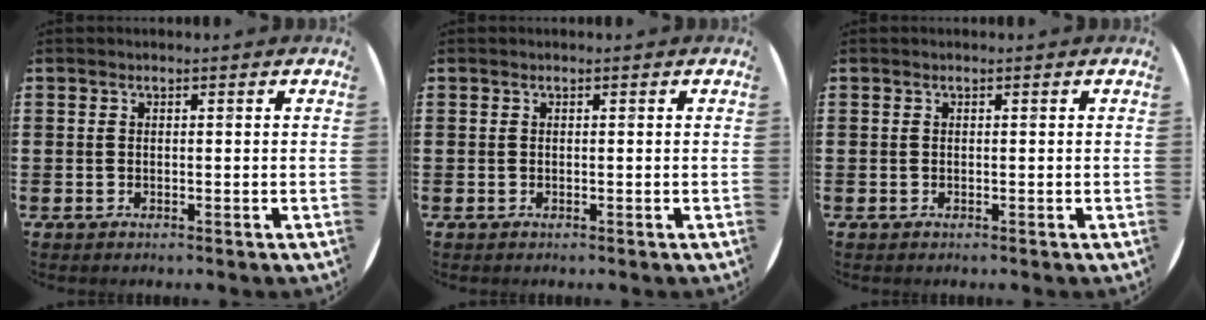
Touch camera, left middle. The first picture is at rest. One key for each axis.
{"total": 0.0}
{"total": 0.0}